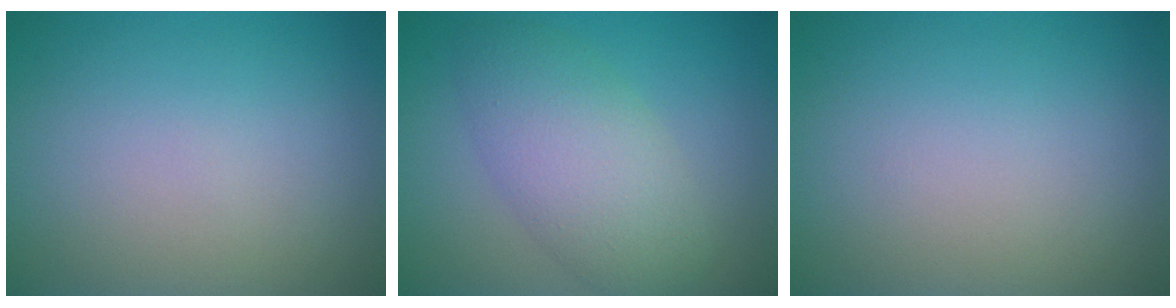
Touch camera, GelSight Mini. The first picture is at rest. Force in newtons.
{"total": 5.6, "press": 5.5, "slide": 0.2}
{"total": 0.0}